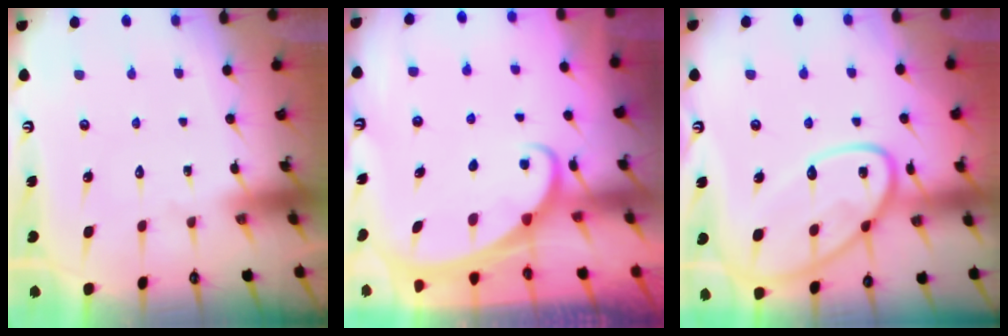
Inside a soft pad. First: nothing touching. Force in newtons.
{"total": 2.2, "press": 2.2, "slide": 0.3}
{"total": 15.1, "press": 15.1, "slide": 1.4}